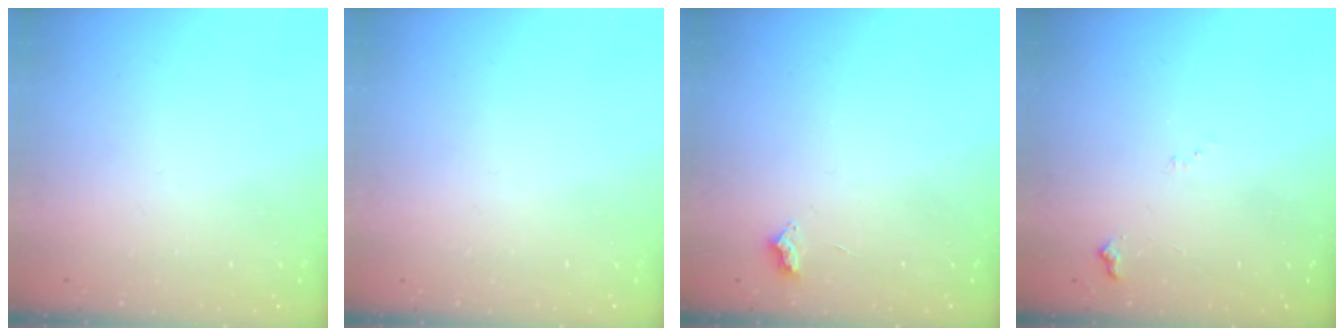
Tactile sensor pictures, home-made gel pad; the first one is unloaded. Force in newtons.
{"total": 0.0}
{"total": 2.4, "press": 2.4, "slide": 0.4}
{"total": 5.1, "press": 5.0, "slide": 0.8}